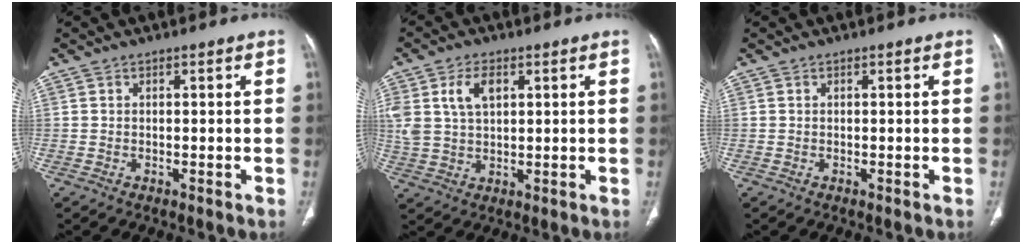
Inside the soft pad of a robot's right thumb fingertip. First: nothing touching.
{"total": 9.1, "force": [3.3, 5.5, 6.5], "torque": [-0.135, 0.000, 0.070]}
{"total": 0.0}